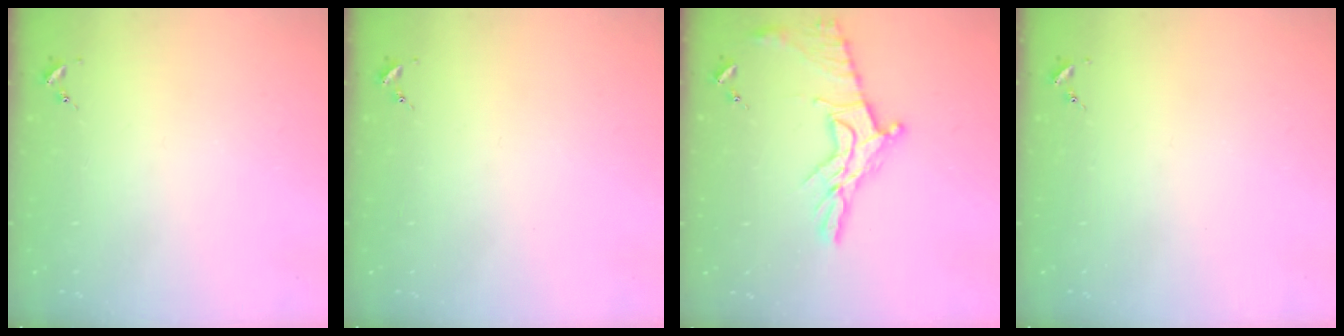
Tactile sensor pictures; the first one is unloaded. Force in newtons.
{"total": 0.0}
{"total": 13.9, "press": 13.8, "slide": 0.9}
{"total": 0.0}